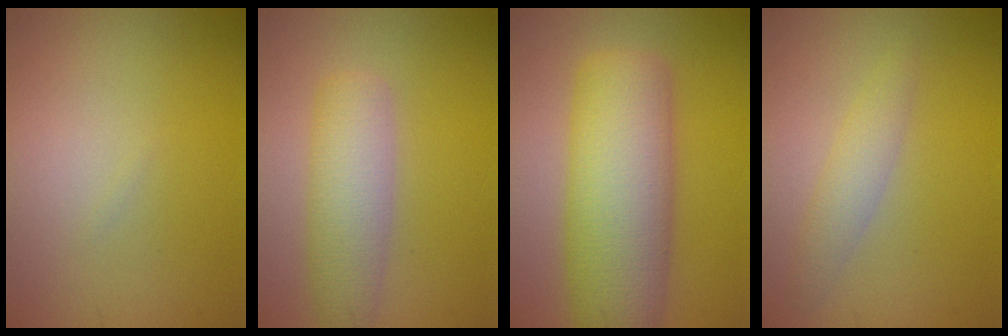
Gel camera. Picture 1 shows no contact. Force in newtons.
{"total": 4.5, "press": 4.5, "slide": 0.3}
{"total": 9.3, "press": 9.3, "slide": 0.6}
{"total": 2.0, "press": 2.0, "slide": 0.0}